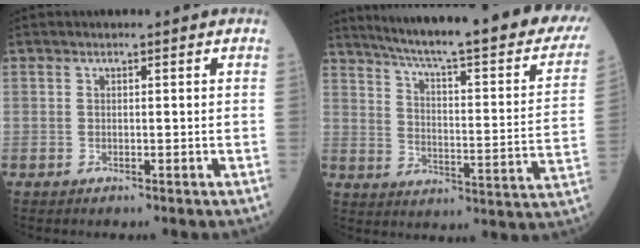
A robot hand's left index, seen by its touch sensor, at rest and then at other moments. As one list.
[{"total": 31.2, "force": [25.9, 3.1, 17.2], "torque": [-0.250, -0.062, 0.330]}]